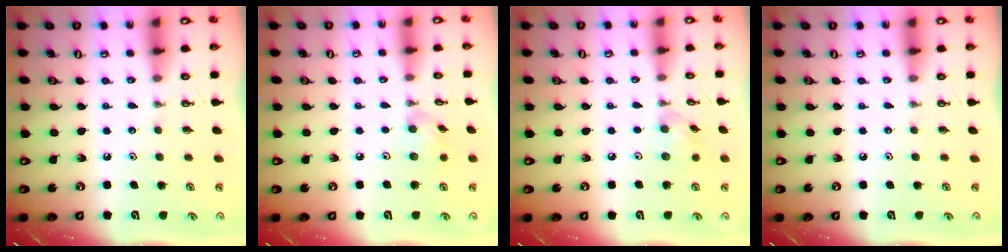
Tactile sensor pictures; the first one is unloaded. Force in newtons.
{"total": 7.0, "press": 7.0, "slide": 0.5}
{"total": 7.0, "press": 7.0, "slide": 0.5}
{"total": 0.0}